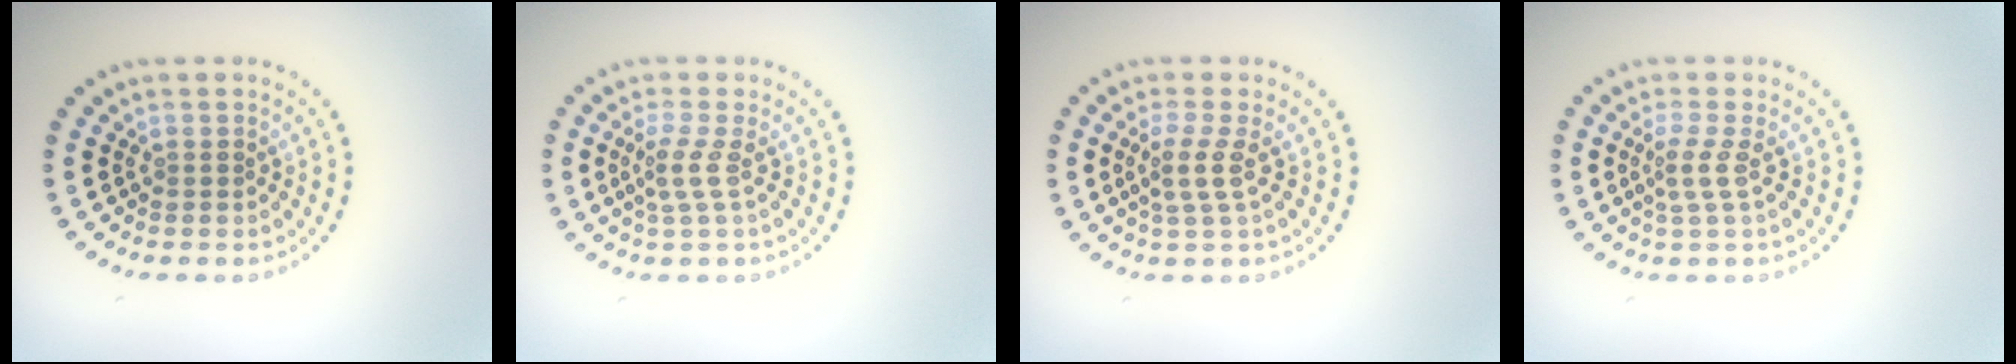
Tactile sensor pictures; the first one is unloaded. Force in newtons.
{"total": 2.1, "press": 1.4, "slide": 1.5}
{"total": 2.1, "press": 1.6, "slide": 1.4}
{"total": 2.0, "press": 1.3, "slide": 1.5}